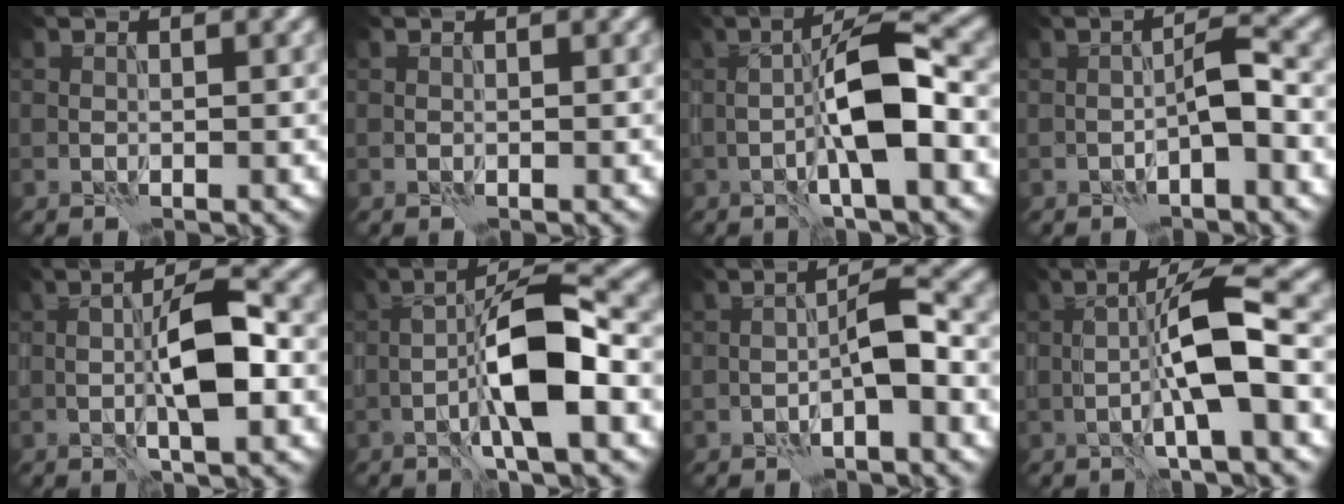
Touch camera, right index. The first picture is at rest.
{"total": 0.0}
{"total": 5.3, "force": [-0.5, 0.8, 5.3], "torque": [-0.108, 0.010, -0.019]}
{"total": 1.6, "force": [-0.4, -0.3, 1.5], "torque": [-0.046, 0.005, -0.019]}
{"total": 4.3, "force": [0.2, 0.7, 4.3], "torque": [-0.094, 0.001, -0.005]}
{"total": 6.6, "force": [-1.4, 1.1, 6.3], "torque": [-0.126, 0.013, -0.033]}
{"total": 1.9, "force": [-0.5, -0.1, 1.9], "torque": [-0.050, 0.006, -0.021]}
{"total": 5.3, "force": [-0.1, 0.4, 5.3], "torque": [-0.108, 0.008, -0.011]}